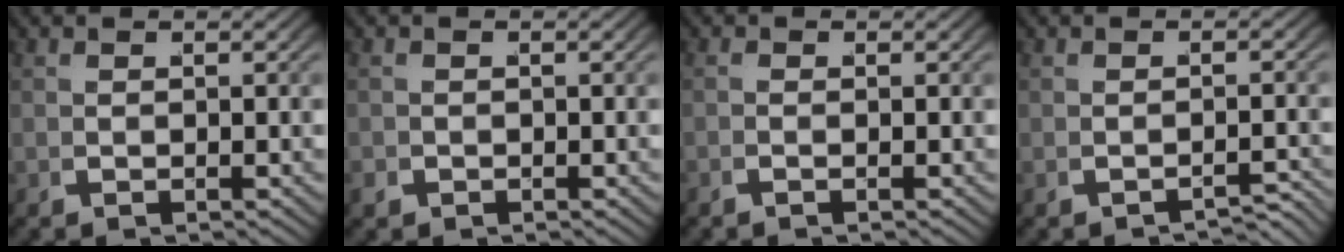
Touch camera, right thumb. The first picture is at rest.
{"total": 1.3, "force": [-0.7, 1.1, 0.3], "torque": [-0.009, -0.006, -0.011]}
{"total": 0.8, "force": [-0.4, -0.4, -0.5], "torque": [0.012, 0.008, -0.015]}
{"total": 2.3, "force": [-2.2, -0.3, -0.1], "torque": [0.010, 0.004, -0.039]}